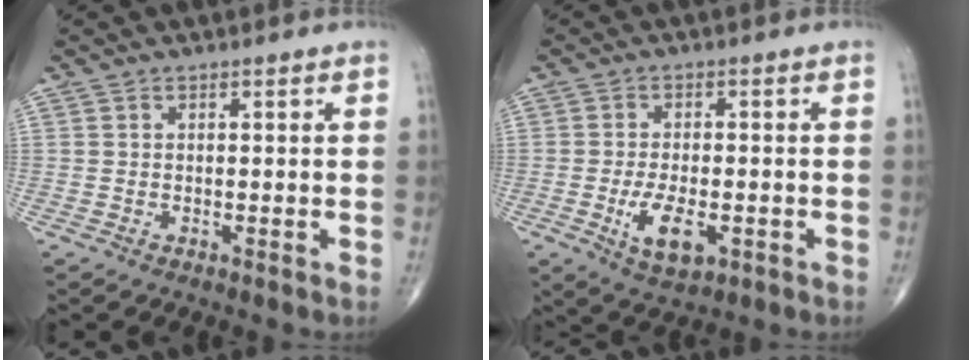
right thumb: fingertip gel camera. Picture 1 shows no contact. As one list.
[{"total": 7.4, "force": [-2.3, 3.6, 6.1], "torque": [-0.104, -0.003, -0.031]}]